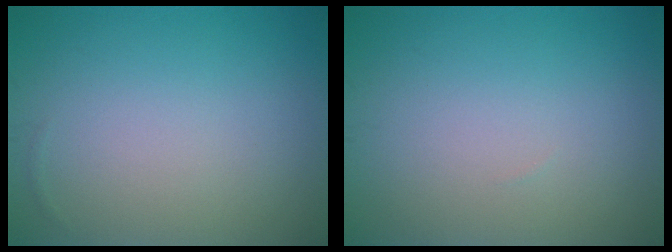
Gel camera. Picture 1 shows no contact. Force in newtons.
{"total": 0.0}